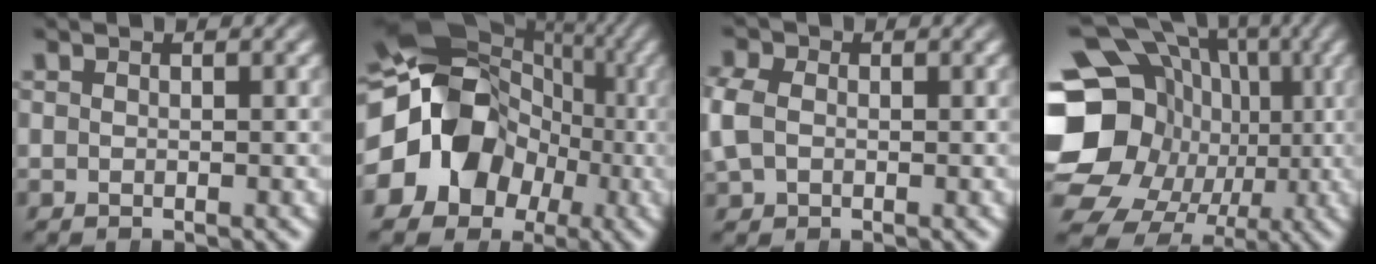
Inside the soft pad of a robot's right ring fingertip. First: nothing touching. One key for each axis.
{"total": 19.3, "fx": 0.8, "fy": 15.1, "fz": 12.0, "tx": -0.217, "ty": -0.020, "tz": 0.011}
{"total": 3.0, "fx": 0.1, "fy": 2.7, "fz": 1.2, "tx": -0.050, "ty": -0.009, "tz": 0.008}
{"total": 23.2, "fx": -0.6, "fy": 20.3, "fz": 11.1, "tx": -0.228, "ty": -0.055, "tz": -0.014}